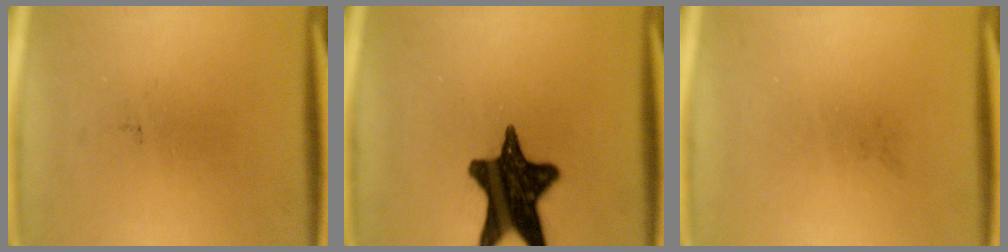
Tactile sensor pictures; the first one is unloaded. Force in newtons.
{"total": 16.5}
{"total": 0.0}